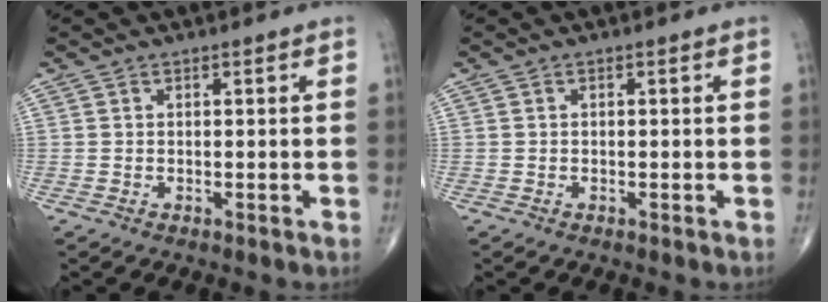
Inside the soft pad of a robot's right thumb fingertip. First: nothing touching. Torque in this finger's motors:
{"motor_torque": [-0.04, -0.26, 0.06, 0.17, 0.02]}